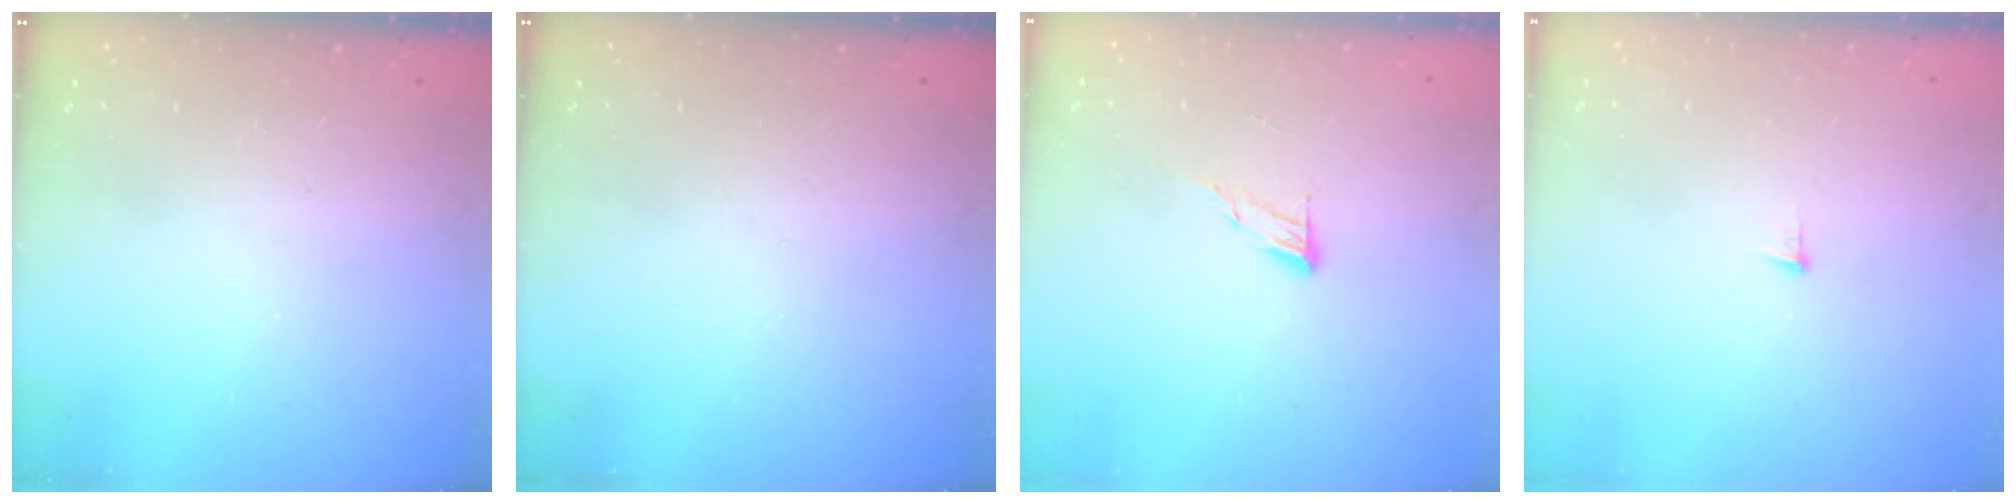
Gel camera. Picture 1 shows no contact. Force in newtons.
{"total": 0.0}
{"total": 5.6, "press": 5.6, "slide": 0.4}
{"total": 3.6, "press": 3.6, "slide": 0.3}